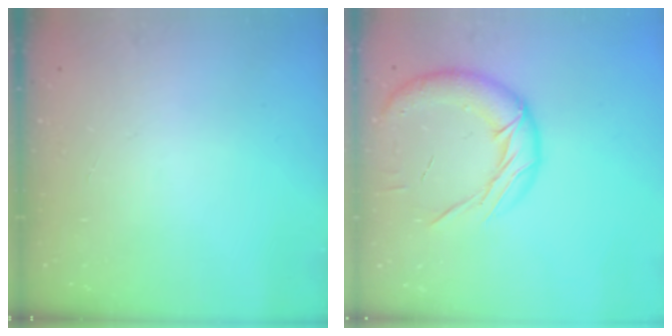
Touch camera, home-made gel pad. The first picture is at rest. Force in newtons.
{"total": 15.9, "press": 15.7, "slide": 1.9}